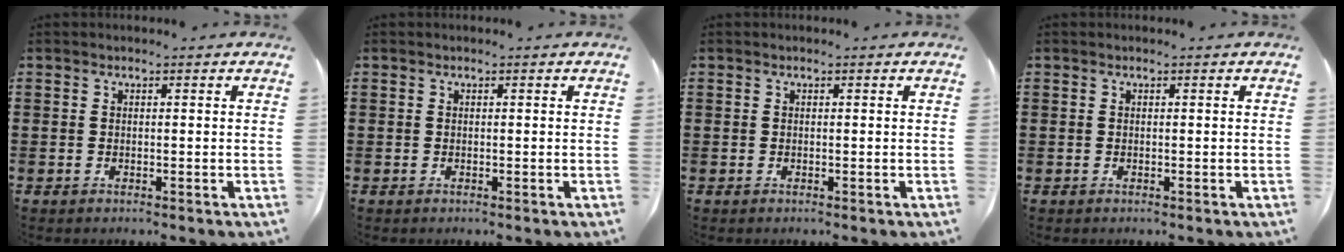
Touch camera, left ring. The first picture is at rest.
{"total": 0.0}
{"total": 0.0}
{"total": 0.0}